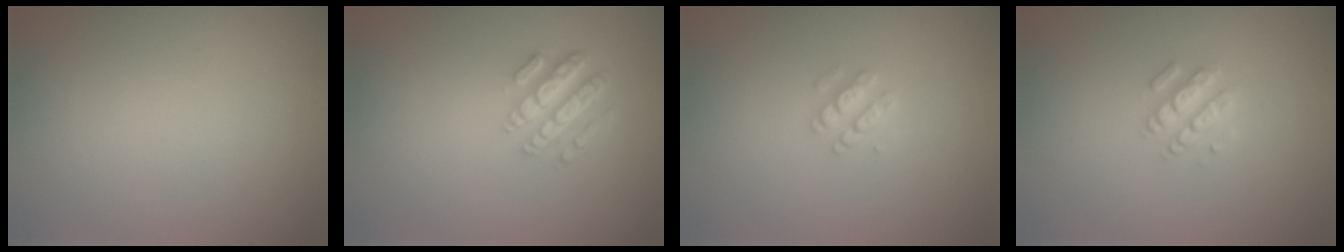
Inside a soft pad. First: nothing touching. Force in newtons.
{"total": 4.3, "press": 3.2, "slide": 2.9}
{"total": 1.6, "press": 1.6, "slide": 0.3}
{"total": 2.5, "press": 2.4, "slide": 0.5}